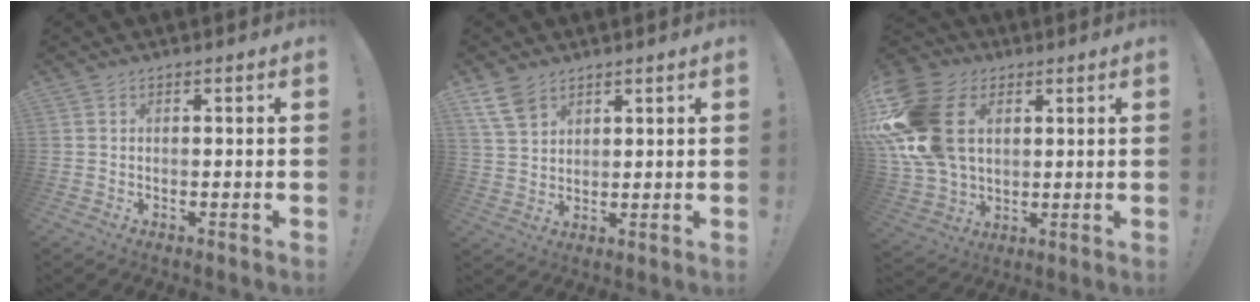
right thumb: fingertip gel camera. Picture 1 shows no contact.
{"total": 7.6, "force": [5.1, 4.4, 3.6], "torque": [-0.060, -0.021, 0.100]}
{"total": 22.9, "force": [5.4, 16.4, 15.1], "torque": [-0.299, -0.015, 0.107]}